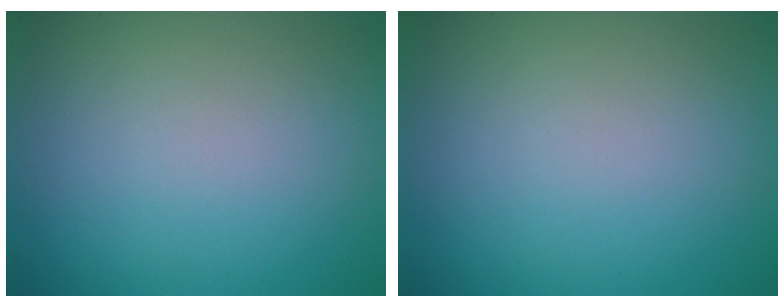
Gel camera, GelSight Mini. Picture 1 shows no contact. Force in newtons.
{"total": 0.0}